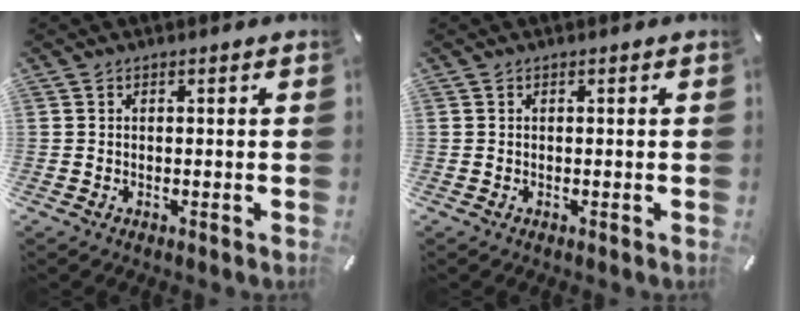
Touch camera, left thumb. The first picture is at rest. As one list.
[{"total": 0.0}]